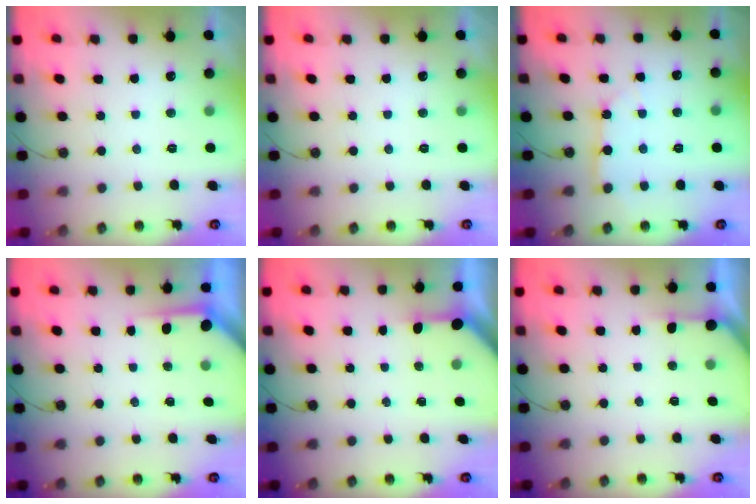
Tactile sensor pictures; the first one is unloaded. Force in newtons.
{"total": 0.0}
{"total": 3.0, "press": 3.0, "slide": 0.1}
{"total": 3.4, "press": 3.4, "slide": 0.3}
{"total": 3.1, "press": 3.1, "slide": 0.3}
{"total": 2.9, "press": 2.9, "slide": 0.2}